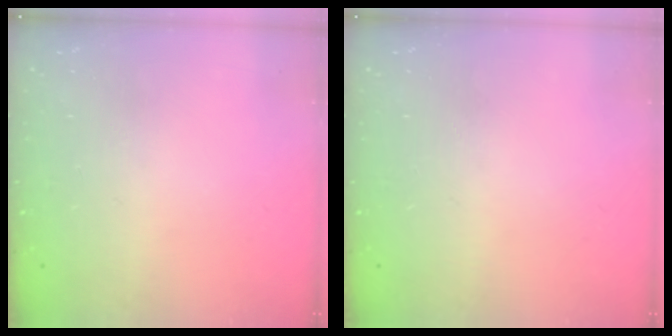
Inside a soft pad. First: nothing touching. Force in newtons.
{"total": 0.0}